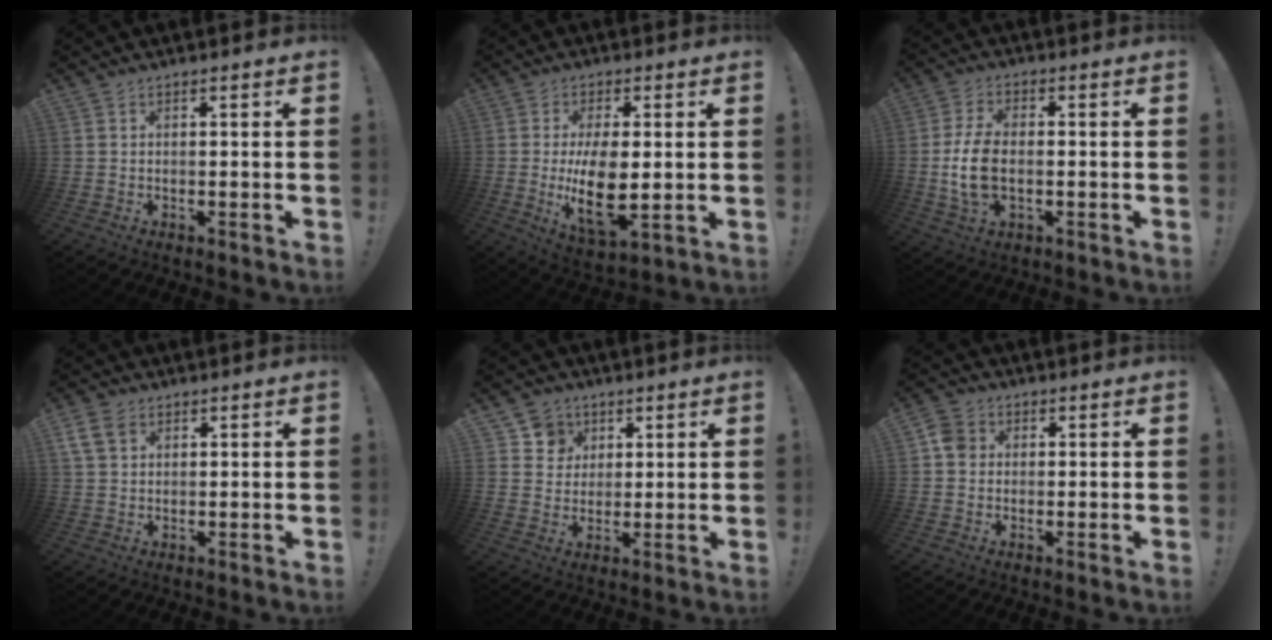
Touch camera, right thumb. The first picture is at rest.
{"total": 13.8, "force": [-0.7, 6.4, 12.2], "torque": [-0.230, -0.021, -0.014]}
{"total": 10.1, "force": [-1.3, 5.8, 8.2], "torque": [-0.165, -0.009, -0.022]}
{"total": 6.8, "force": [2.9, 4.8, 3.9], "torque": [-0.075, 0.001, 0.059]}
{"total": 7.3, "force": [3.2, 6.5, 0.8], "torque": [-0.008, -0.028, 0.063]}
{"total": 5.0, "force": [0.4, 4.5, 2.2], "torque": [-0.024, 0.011, 0.008]}